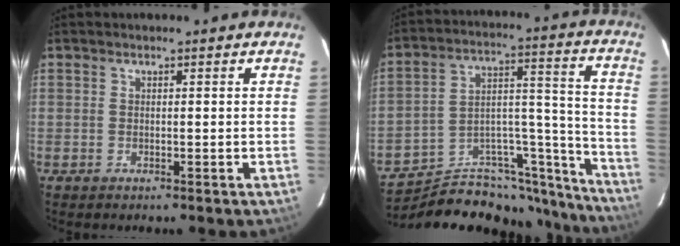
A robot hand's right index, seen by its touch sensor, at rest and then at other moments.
{"total": 25.9, "force": [-24.2, 6.2, 6.7], "torque": [-0.071, 0.047, -0.345]}